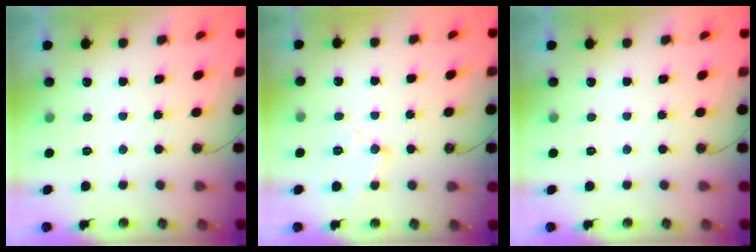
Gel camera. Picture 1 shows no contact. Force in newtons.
{"total": 10.2, "press": 10.2, "slide": 0.7}
{"total": 0.0}